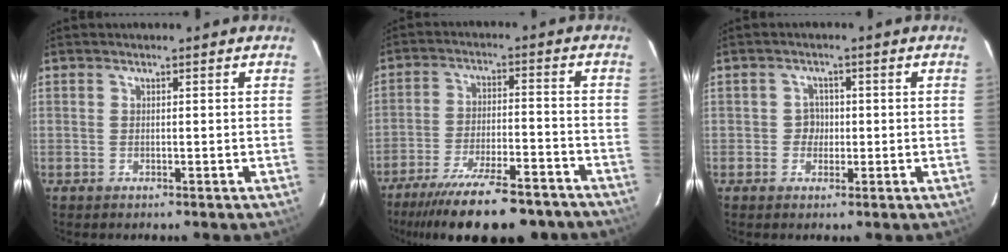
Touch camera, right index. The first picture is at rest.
{"total": 18.6, "force": [-15.0, 3.9, 10.3], "torque": [-0.144, -0.008, -0.233]}
{"total": 2.8, "force": [-0.3, 2.4, 1.4], "torque": [-0.021, 0.010, -0.004]}